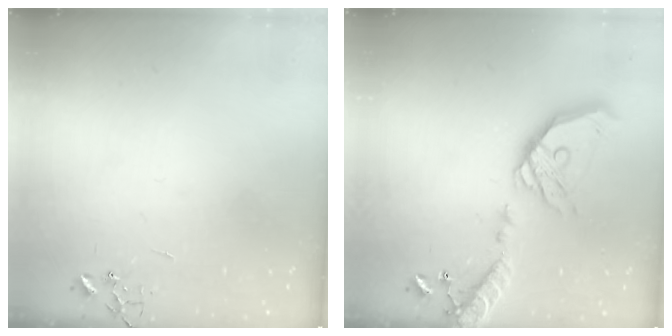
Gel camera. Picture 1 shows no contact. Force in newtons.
{"total": 21.8, "press": 21.5, "slide": 3.7}